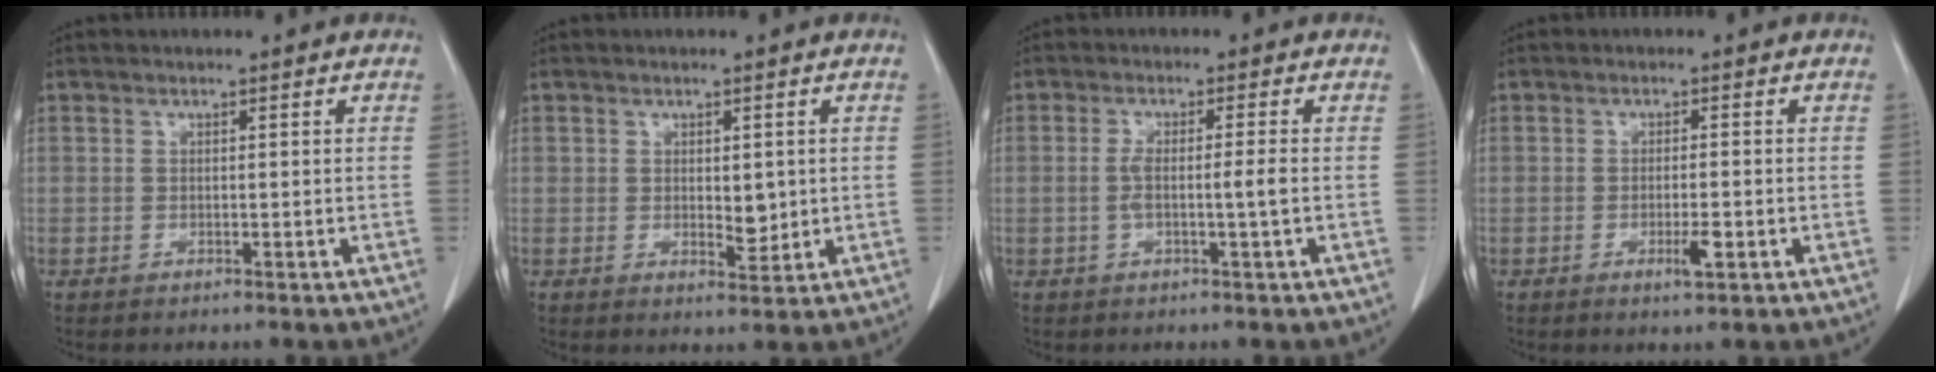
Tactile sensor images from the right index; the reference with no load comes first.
{"total": 3.1, "force": [0.2, 1.6, 2.6], "torque": [-0.037, -0.007, 0.008]}
{"total": 3.5, "force": [-0.6, -0.2, 3.5], "torque": [-0.070, 0.004, -0.009]}
{"total": 2.8, "force": [-1.1, 0.4, 2.5], "torque": [-0.044, -0.003, -0.016]}